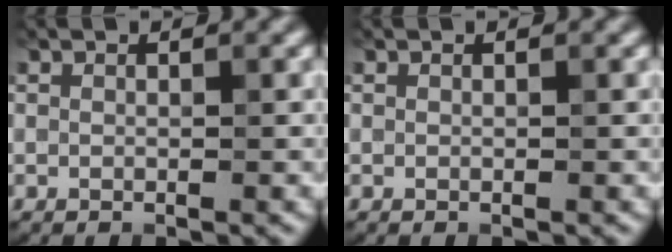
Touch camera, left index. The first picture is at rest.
{"total": 0.0}